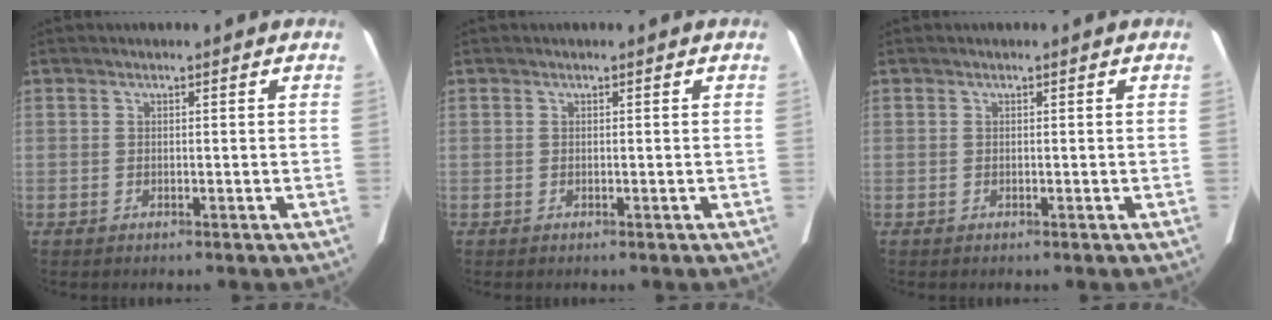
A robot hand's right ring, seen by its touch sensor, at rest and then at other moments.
{"total": 0.0}
{"total": 0.0}